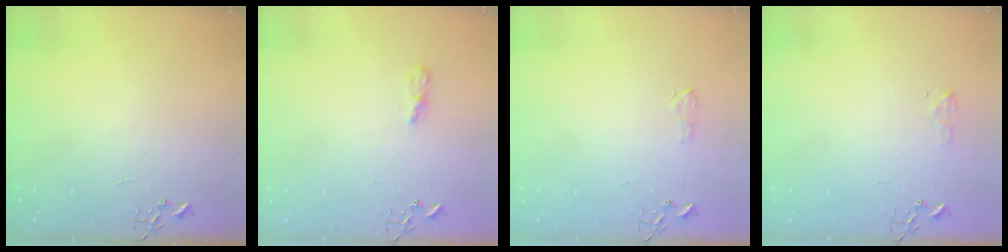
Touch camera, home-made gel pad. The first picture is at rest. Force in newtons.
{"total": 6.1, "press": 6.1, "slide": 0.5}
{"total": 5.5, "press": 5.5, "slide": 0.8}
{"total": 6.0, "press": 6.0, "slide": 0.6}